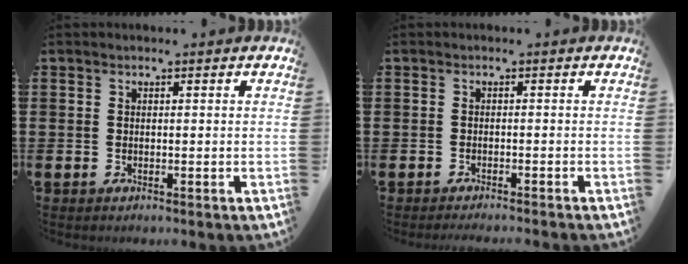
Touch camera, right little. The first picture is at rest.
{"total": 0.9, "force": [-0.9, -0.2, 0.1], "torque": [-0.003, -0.001, -0.017]}